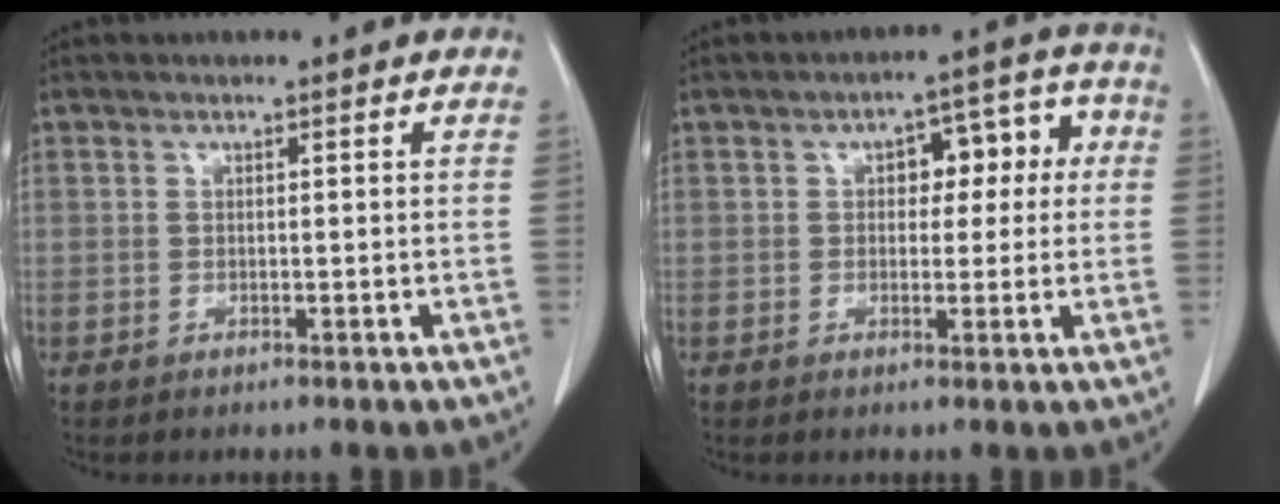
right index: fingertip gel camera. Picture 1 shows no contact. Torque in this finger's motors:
{"motor_torque": [0.20, 0.02, 0.11, 0.02]}